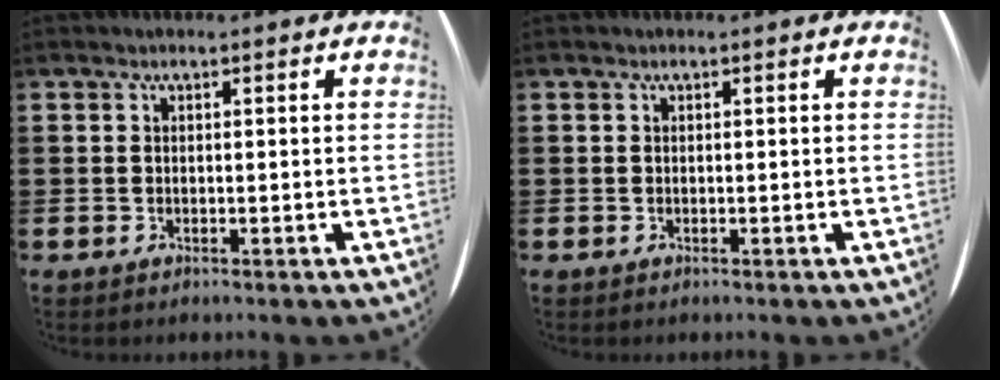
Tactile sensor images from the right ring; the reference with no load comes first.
{"total": 0.0}